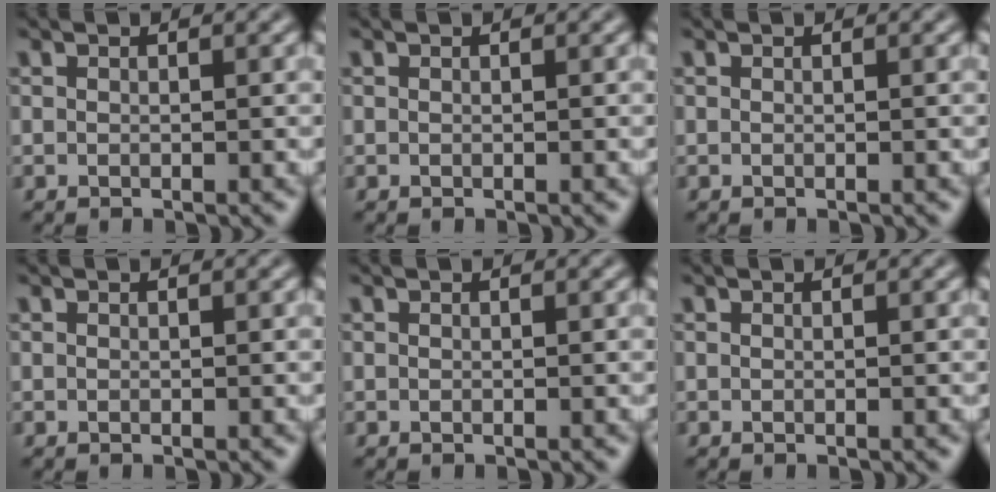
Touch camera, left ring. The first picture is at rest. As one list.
[{"total": 0.0}, {"total": 0.0}, {"total": 0.0}, {"total": 0.0}, {"total": 0.0}]